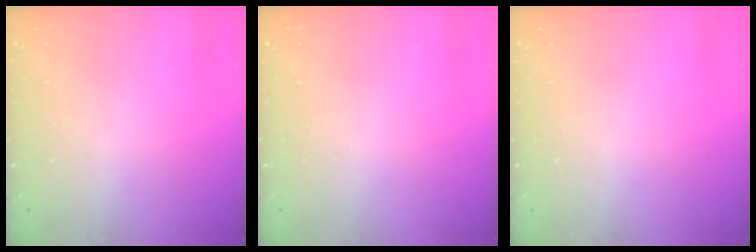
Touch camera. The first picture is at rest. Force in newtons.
{"total": 0.0}
{"total": 0.0}